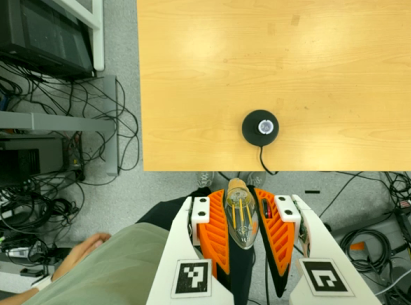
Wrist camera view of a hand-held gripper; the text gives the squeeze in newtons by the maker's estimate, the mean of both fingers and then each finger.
{"total": 18.5, "left": 18.9, "right": 18.2}